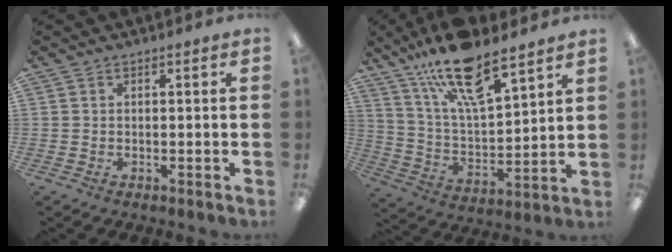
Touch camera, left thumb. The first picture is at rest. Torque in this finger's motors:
{"motor_torque": [0.52, 0.75, 1.48, -1.29, 0.29]}